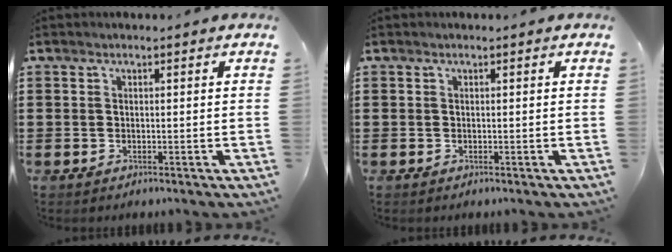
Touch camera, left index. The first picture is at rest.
{"total": 0.0}